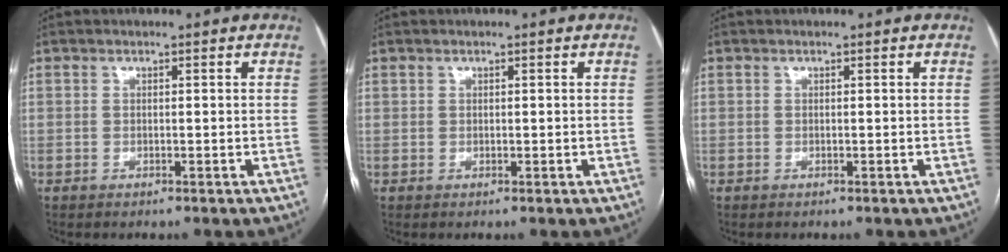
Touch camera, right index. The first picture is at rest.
{"total": 0.6, "force": [0.4, 0.4, 0.1], "torque": [0.007, 0.000, 0.005]}
{"total": 0.0}